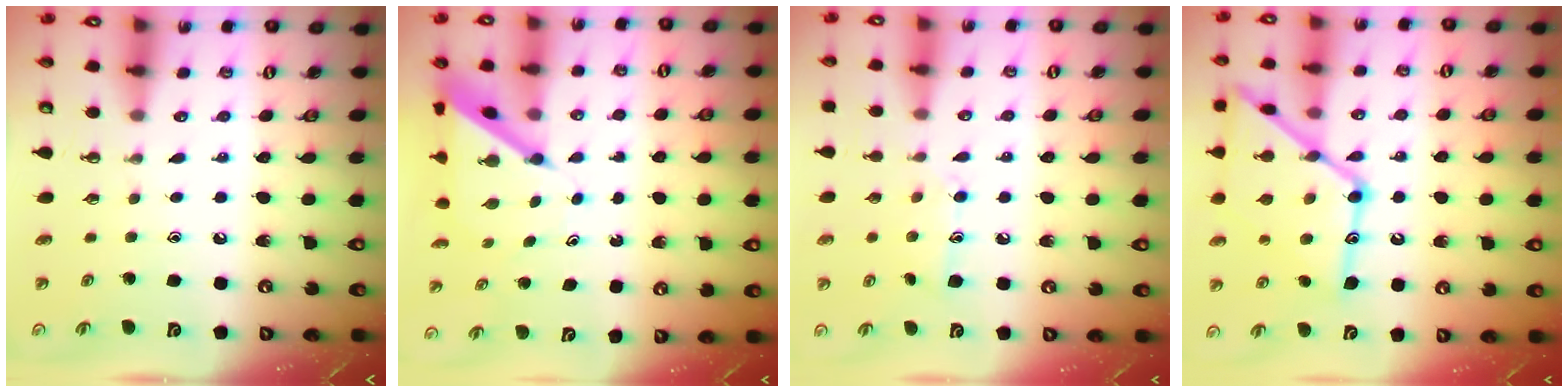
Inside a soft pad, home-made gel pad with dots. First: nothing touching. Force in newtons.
{"total": 7.4, "press": 7.4, "slide": 0.7}
{"total": 8.6, "press": 8.6, "slide": 0.6}
{"total": 22.0, "press": 21.9, "slide": 1.6}